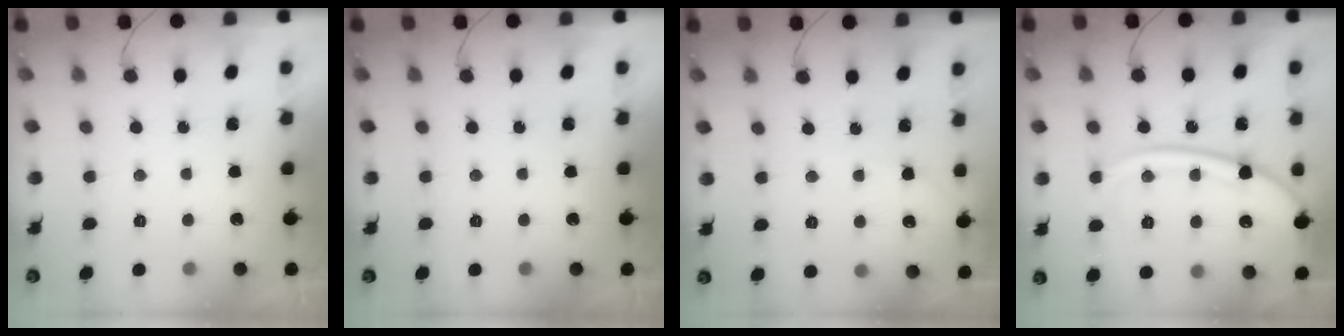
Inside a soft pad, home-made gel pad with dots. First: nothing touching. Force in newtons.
{"total": 0.0}
{"total": 3.7, "press": 3.6, "slide": 0.8}
{"total": 17.6, "press": 17.5, "slide": 2.0}